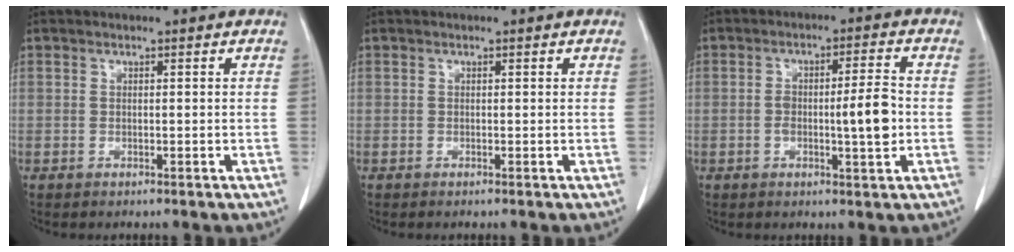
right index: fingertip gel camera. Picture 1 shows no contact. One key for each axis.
{"total": 0.0}
{"total": 6.7, "fx": -0.9, "fy": 0.9, "fz": 6.6, "tx": -0.109, "ty": 0.005, "tz": -0.016}